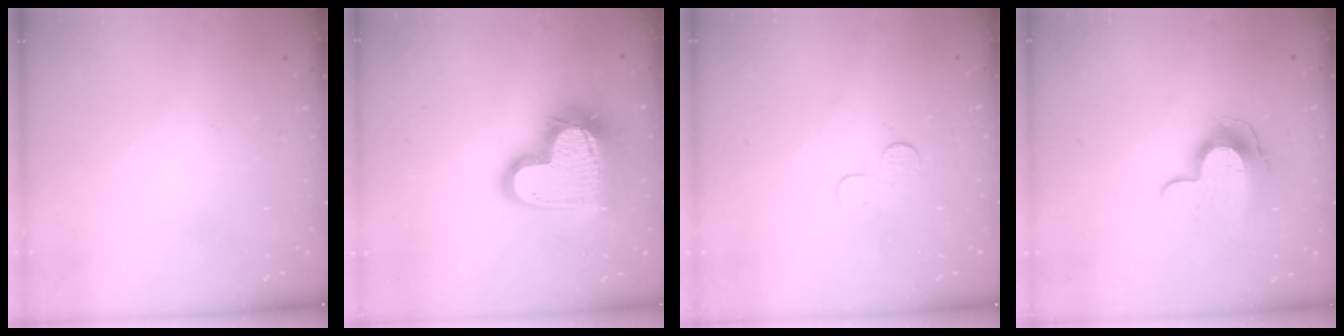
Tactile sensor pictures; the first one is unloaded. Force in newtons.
{"total": 20.6, "press": 20.6, "slide": 1.5}
{"total": 4.9, "press": 4.8, "slide": 0.5}
{"total": 10.0, "press": 10.0, "slide": 0.3}